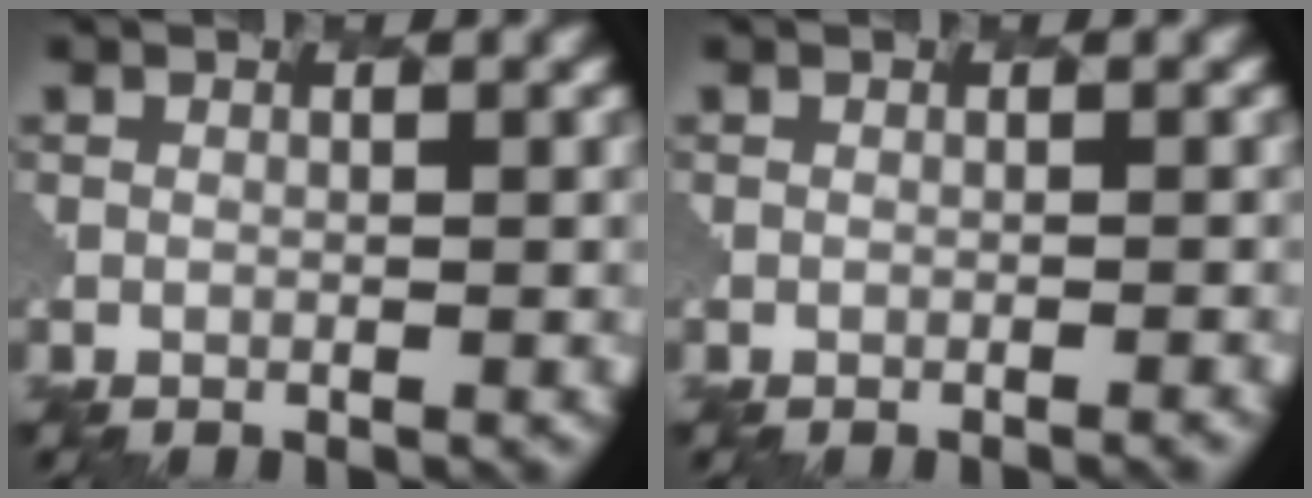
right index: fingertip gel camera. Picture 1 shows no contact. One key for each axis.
{"total": 0.9, "fx": -0.5, "fy": 0.2, "fz": 0.7, "tx": -0.002, "ty": 0.004, "tz": -0.011}